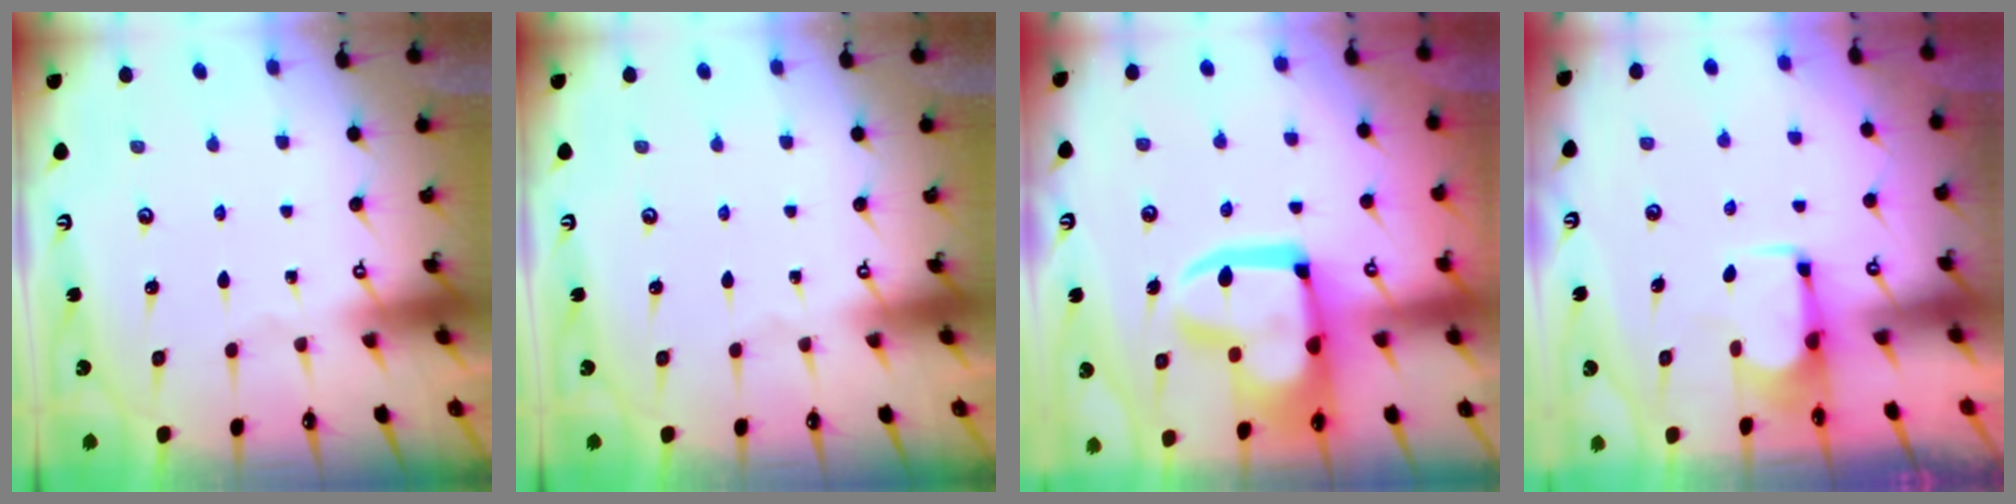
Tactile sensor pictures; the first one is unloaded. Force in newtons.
{"total": 0.0}
{"total": 21.1, "press": 21.0, "slide": 2.2}
{"total": 1.8, "press": 1.6, "slide": 0.7}